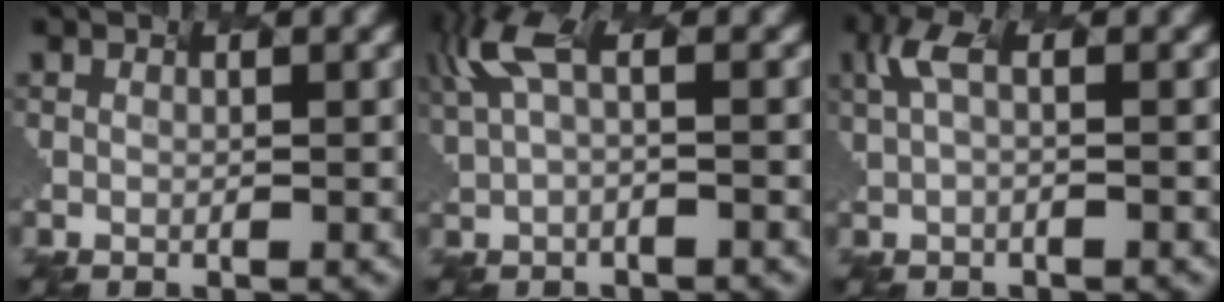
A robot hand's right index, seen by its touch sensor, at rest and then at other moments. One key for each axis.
{"total": 3.5, "fx": 0.5, "fy": 0.4, "fz": 3.4, "tx": -0.088, "ty": 0.016, "tz": 0.045}
{"total": 1.5, "fx": -0.6, "fy": -0.2, "fz": 1.4, "tx": -0.044, "ty": 0.006, "tz": 0.022}